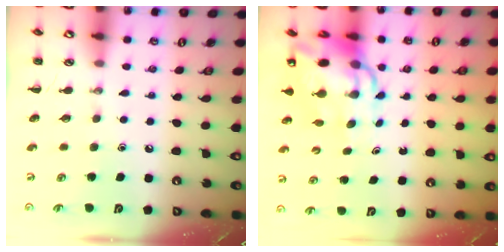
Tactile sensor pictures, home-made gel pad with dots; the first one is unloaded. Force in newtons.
{"total": 11.5, "press": 11.0, "slide": 3.2}